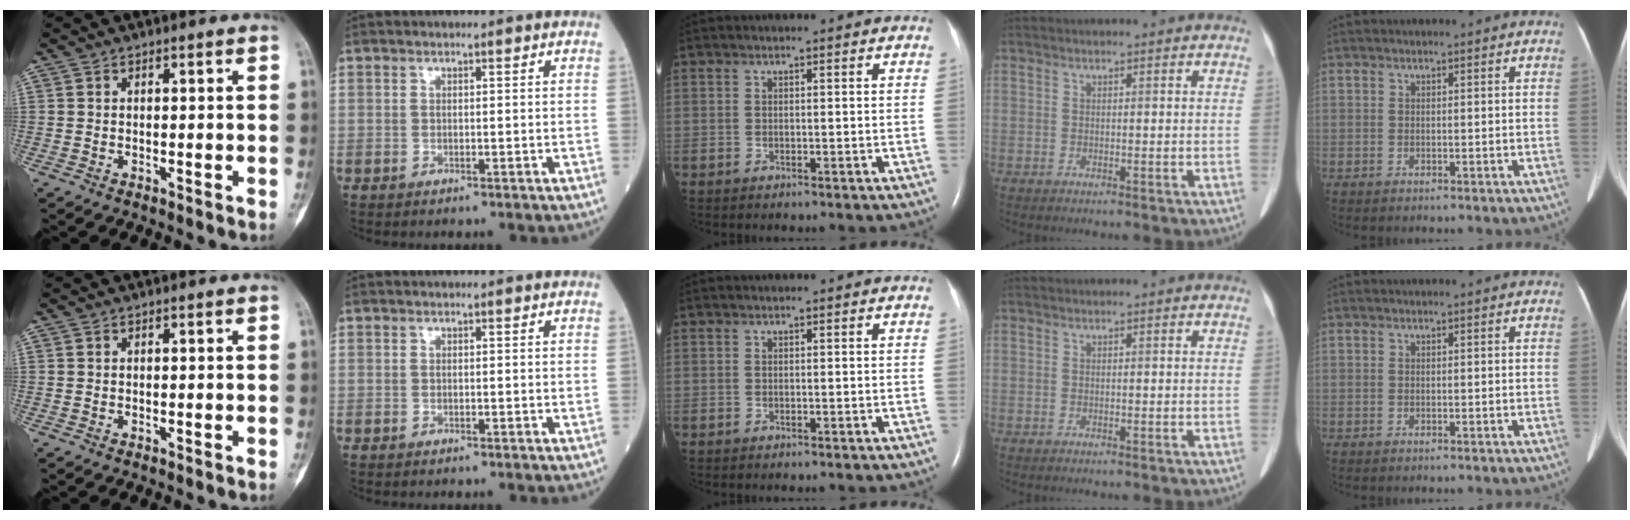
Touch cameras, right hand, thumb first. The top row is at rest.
{}